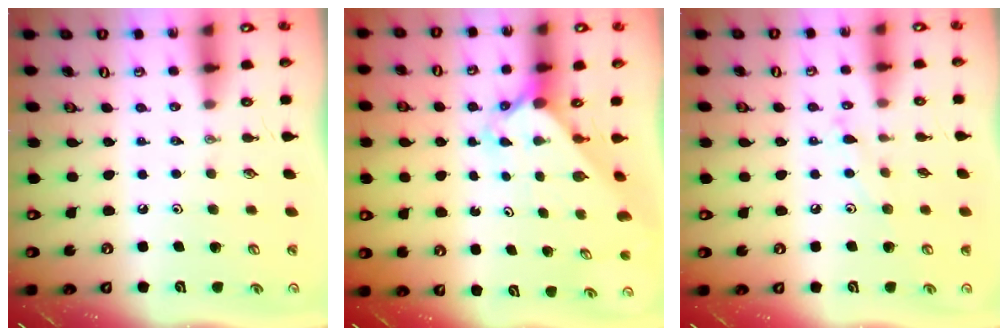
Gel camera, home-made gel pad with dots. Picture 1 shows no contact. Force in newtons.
{"total": 2.4, "press": 2.4, "slide": 0.2}
{"total": 7.0, "press": 7.0, "slide": 0.3}